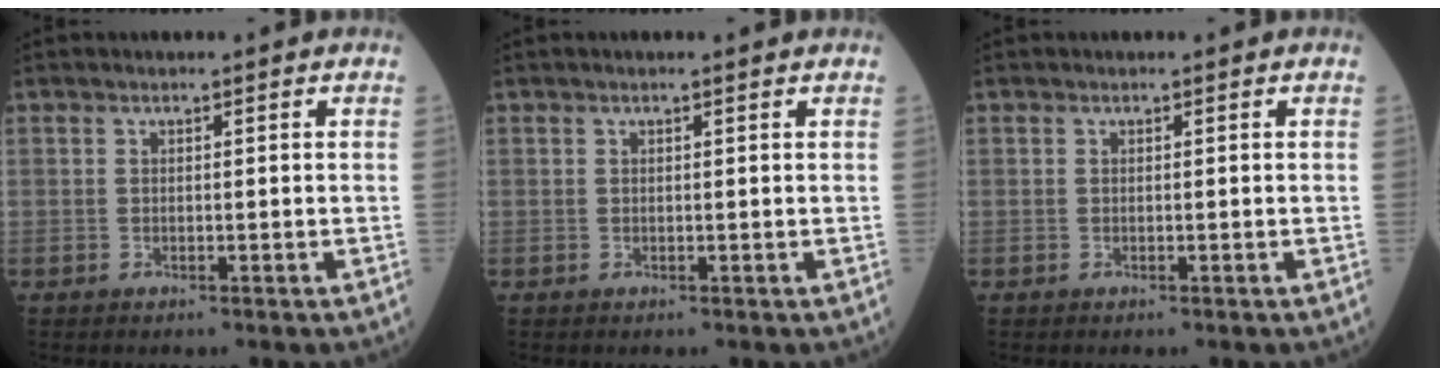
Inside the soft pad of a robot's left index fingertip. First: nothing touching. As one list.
[{"total": 1.0, "force": [0.8, -0.1, 0.6], "torque": [-0.012, 0.007, 0.013]}, {"total": 0.0}]